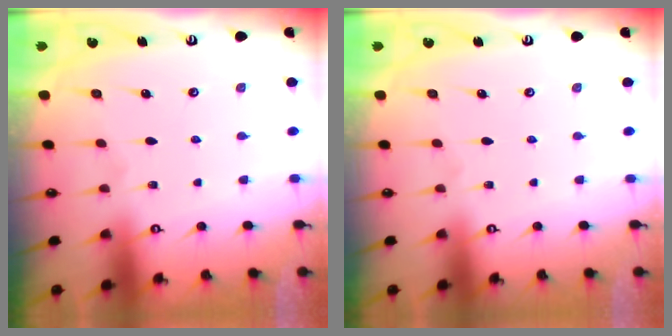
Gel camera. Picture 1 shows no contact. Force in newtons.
{"total": 0.0}